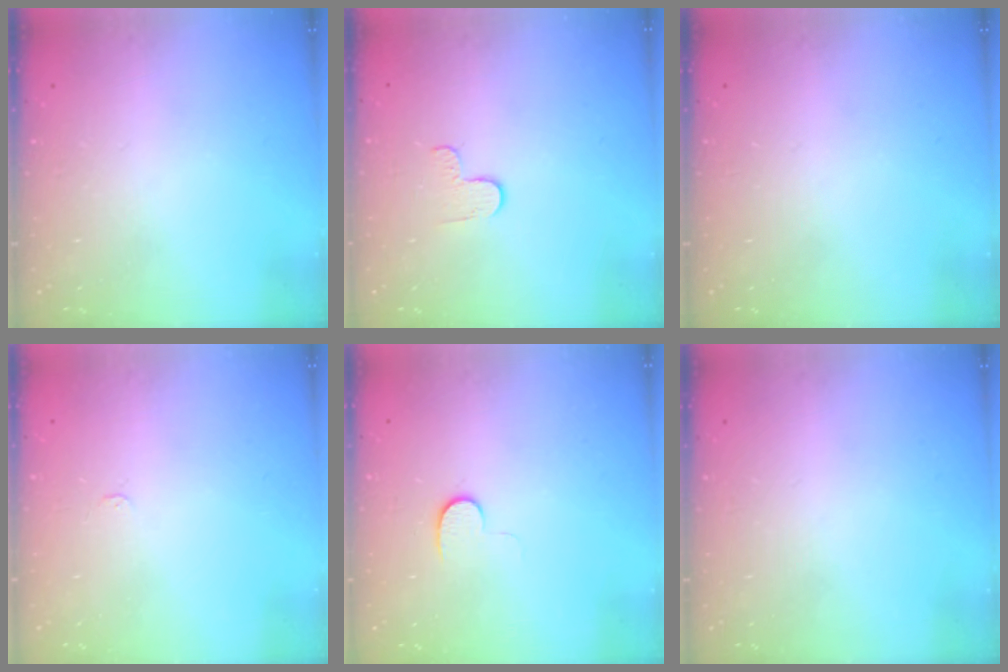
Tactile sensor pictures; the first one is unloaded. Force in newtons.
{"total": 2.7, "press": 2.6, "slide": 0.4}
{"total": 0.0}
{"total": 2.4, "press": 2.4, "slide": 0.3}
{"total": 6.8, "press": 6.7, "slide": 1.0}
{"total": 0.0}